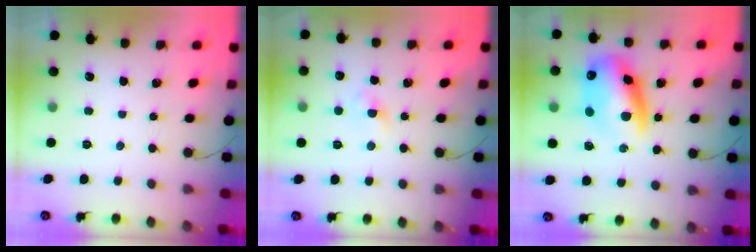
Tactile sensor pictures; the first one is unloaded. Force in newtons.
{"total": 1.9, "press": 1.7, "slide": 0.8}
{"total": 13.5, "press": 13.2, "slide": 3.1}